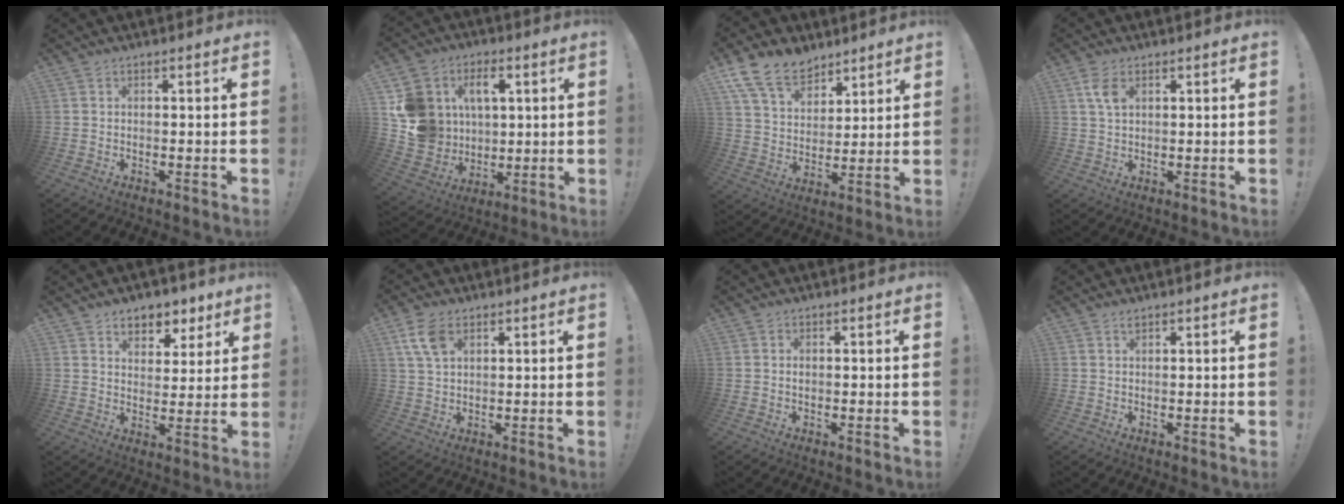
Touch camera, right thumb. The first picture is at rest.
{"total": 16.1, "force": [5.4, 13.7, 6.7], "torque": [-0.130, -0.017, 0.119]}
{"total": 14.3, "force": [10.2, 8.5, 5.4], "torque": [-0.103, -0.064, 0.195]}
{"total": 5.0, "force": [2.1, 2.6, 3.7], "torque": [-0.067, -0.008, 0.035]}
{"total": 7.8, "force": [5.4, 5.0, 2.3], "torque": [-0.020, -0.041, 0.100]}
{"total": 7.3, "force": [3.6, 4.0, 4.9], "torque": [-0.091, -0.008, 0.068]}
{"total": 0.6, "force": [0.0, 0.5, 0.3], "torque": [-0.009, 0.003, 0.000]}
{"total": 0.9, "force": [0.7, 0.2, 0.4], "torque": [-0.004, -0.002, 0.013]}